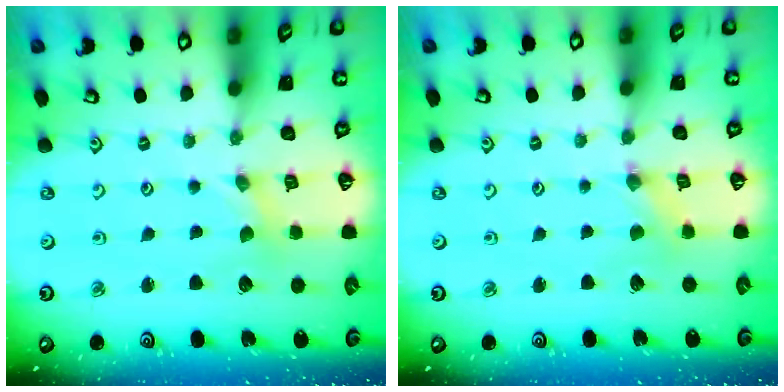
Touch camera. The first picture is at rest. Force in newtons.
{"total": 0.0}